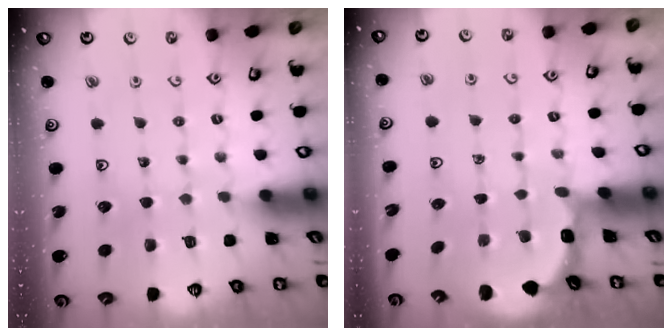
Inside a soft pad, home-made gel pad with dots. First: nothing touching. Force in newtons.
{"total": 1.9, "press": 1.9, "slide": 0.3}